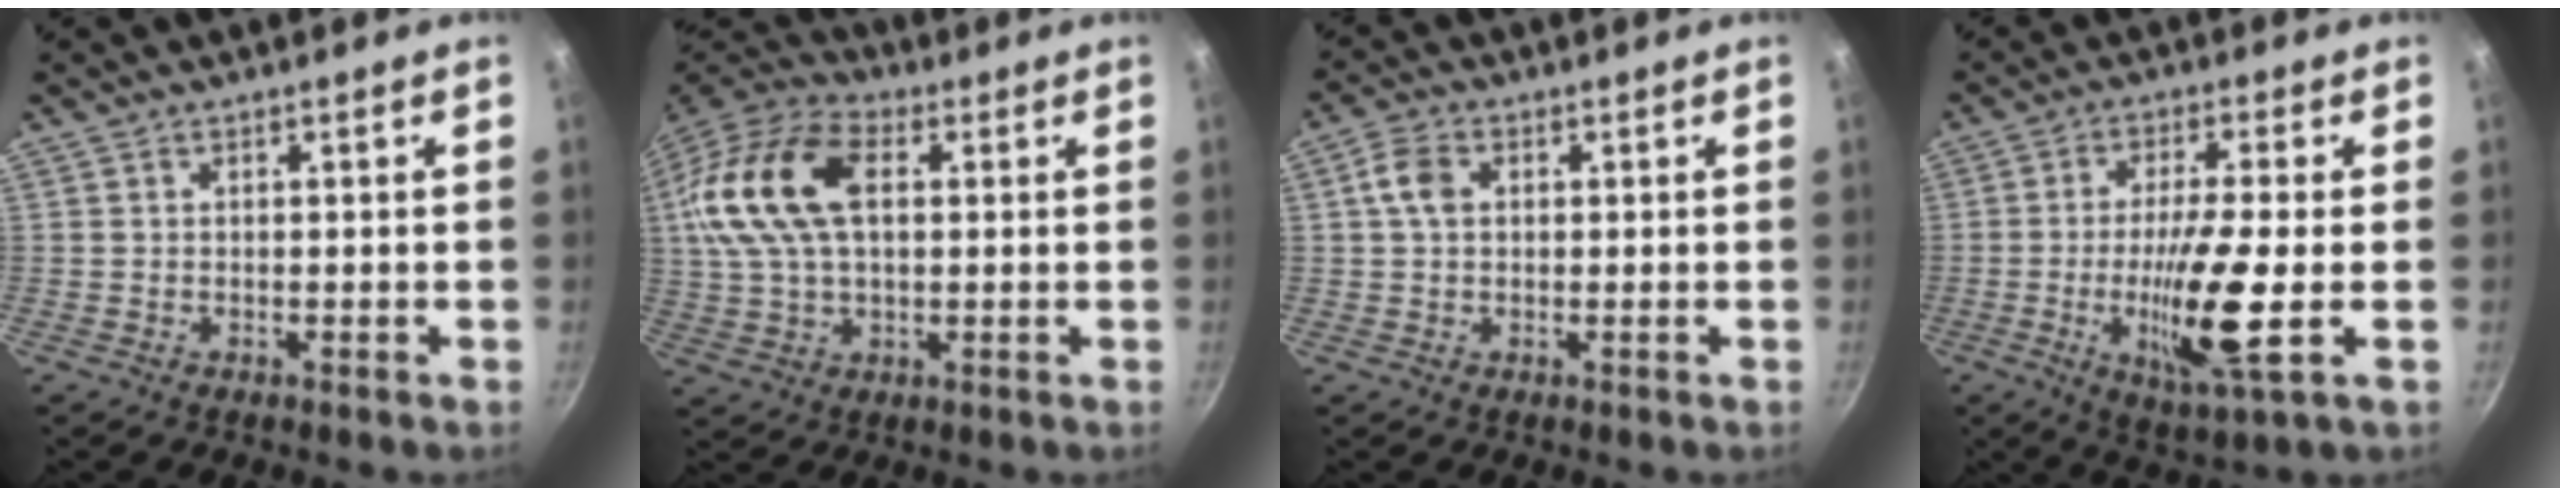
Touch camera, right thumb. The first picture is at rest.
{"total": 19.2, "force": [4.0, 11.5, 14.8], "torque": [-0.286, 0.025, 0.063]}
{"total": 4.4, "force": [0.7, 3.2, 2.9], "torque": [-0.054, 0.009, 0.007]}
{"total": 14.0, "force": [-2.4, 2.3, 13.6], "torque": [-0.253, -0.007, -0.044]}